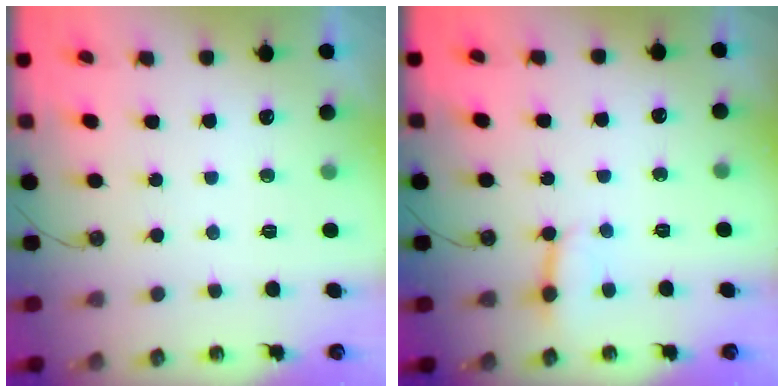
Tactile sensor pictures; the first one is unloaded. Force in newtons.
{"total": 3.3, "press": 3.3, "slide": 0.4}